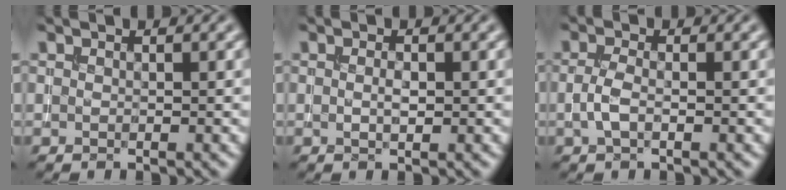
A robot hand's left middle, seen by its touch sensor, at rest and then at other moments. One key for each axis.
{"total": 1.1, "fx": 0.0, "fy": 0.5, "fz": 1.0, "tx": -0.021, "ty": -0.001, "tz": 0.000}
{"total": 1.9, "fx": -0.5, "fy": 0.8, "fz": 1.7, "tx": -0.040, "ty": 0.001, "tz": -0.014}